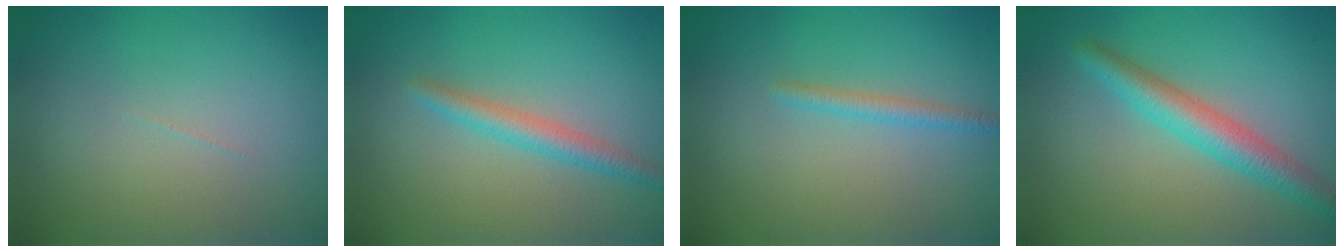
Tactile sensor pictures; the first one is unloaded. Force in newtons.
{"total": 2.4, "press": 2.4, "slide": 0.0}
{"total": 1.4, "press": 1.4, "slide": 0.0}
{"total": 3.9, "press": 3.9, "slide": 0.1}